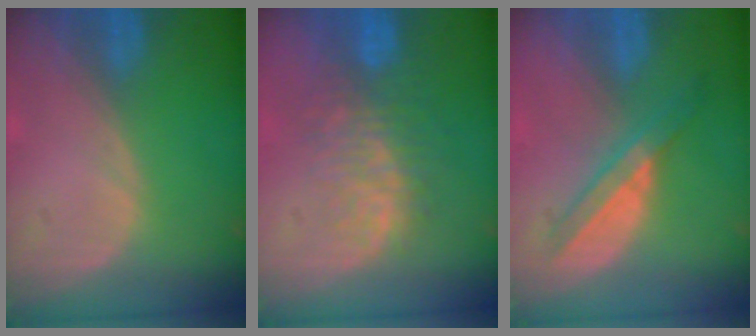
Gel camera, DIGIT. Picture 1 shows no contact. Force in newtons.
{"total": 9.4, "press": 8.1, "slide": 4.7}
{"total": 5.9, "press": 5.4, "slide": 2.6}